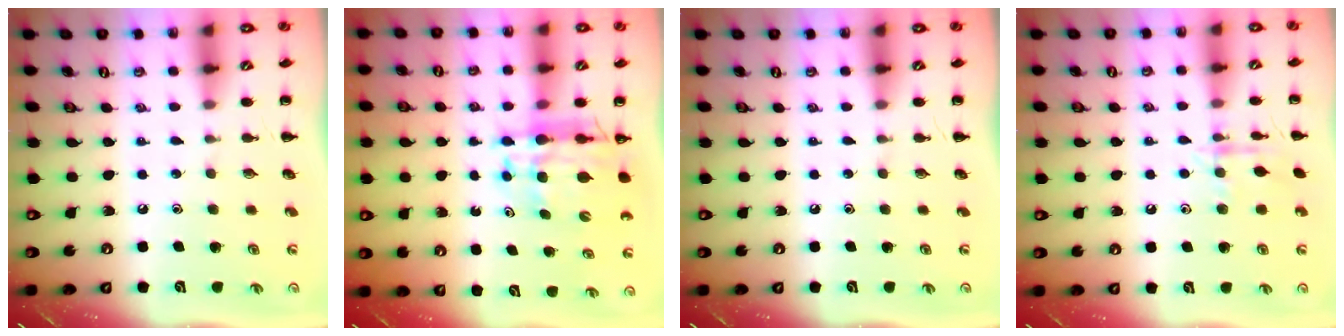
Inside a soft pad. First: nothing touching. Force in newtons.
{"total": 12.4, "press": 11.8, "slide": 3.7}
{"total": 0.0}
{"total": 9.0, "press": 8.9, "slide": 1.1}